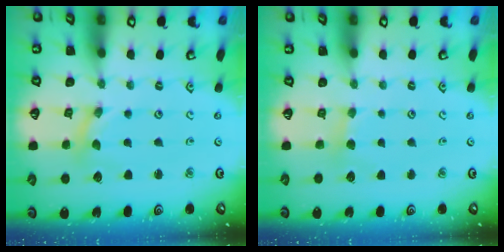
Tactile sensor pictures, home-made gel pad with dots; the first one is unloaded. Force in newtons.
{"total": 3.8, "press": 3.7, "slide": 0.6}